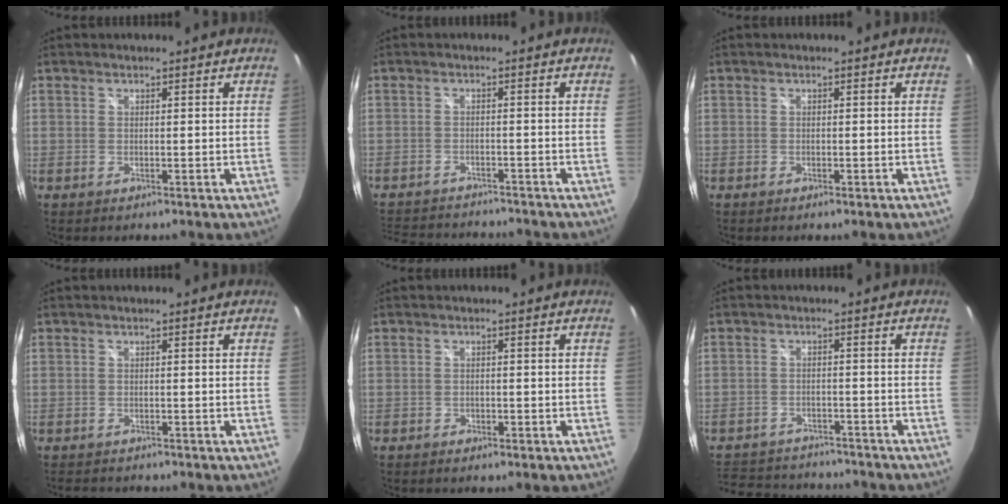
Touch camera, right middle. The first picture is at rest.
{"total": 11.6, "force": [-10.5, 3.1, 3.8], "torque": [-0.096, -0.007, -0.160]}
{"total": 0.6, "force": [-0.5, 0.2, 0.3], "torque": [-0.005, -0.002, -0.010]}
{"total": 2.8, "force": [-2.5, 0.9, 0.7], "torque": [-0.018, -0.011, -0.040]}
{"total": 1.7, "force": [-1.3, 0.9, 0.7], "torque": [-0.016, -0.006, -0.020]}
{"total": 13.3, "force": [-11.5, 5.1, 4.1], "torque": [-0.110, 0.019, -0.170]}